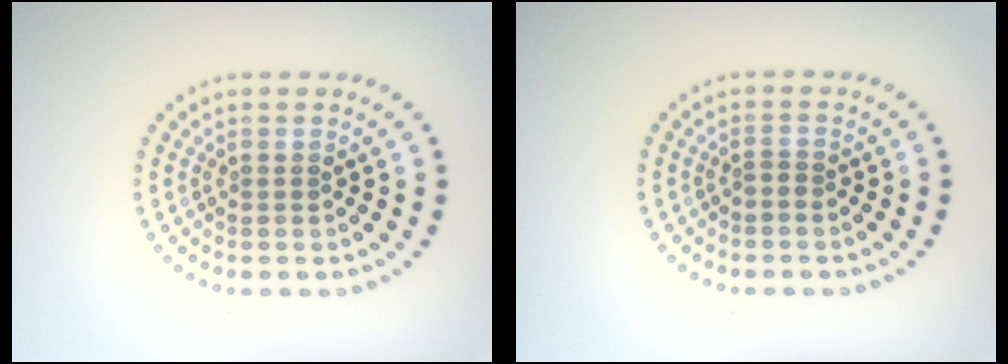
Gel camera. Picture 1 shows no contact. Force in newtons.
{"total": 0.5, "press": 0.4, "slide": 0.3}